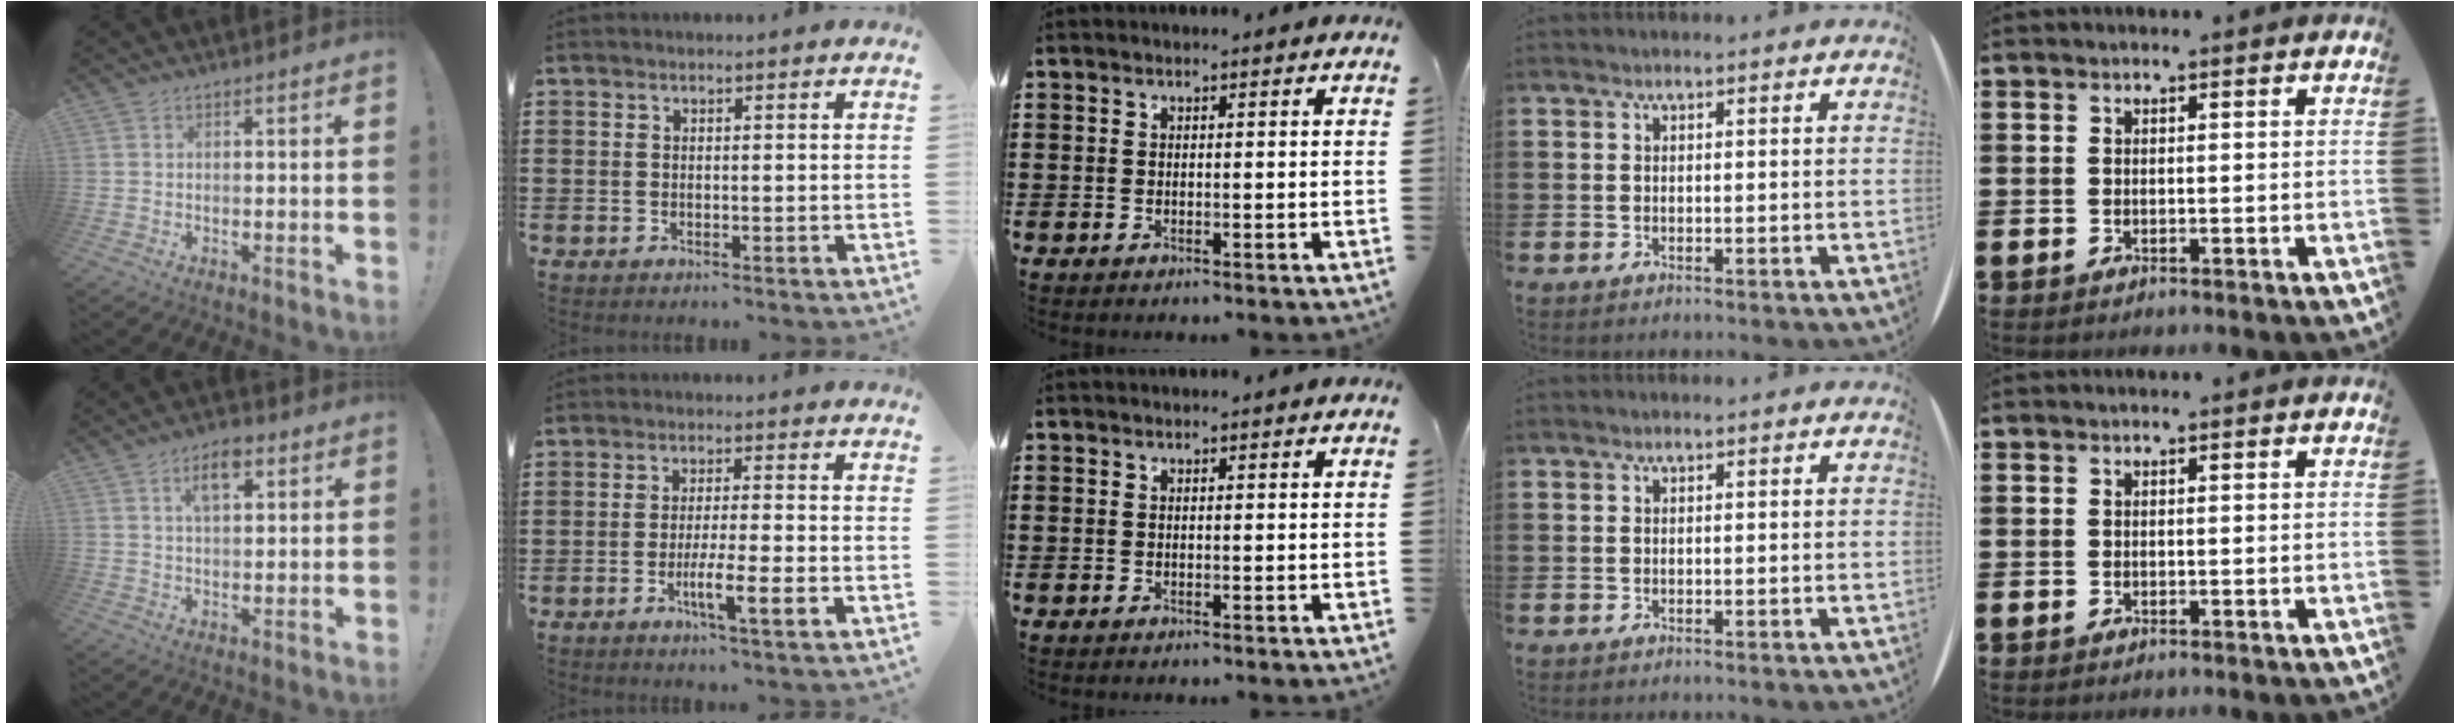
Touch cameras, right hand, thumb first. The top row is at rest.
{"thumb": {"total": 7.0, "force": [3.2, 3.6, 5.0], "torque": [-0.077, -0.002, 0.054]}, "index": {"total": 6.3, "force": [-2.3, 0.4, 5.8], "torque": [-0.102, -0.012, -0.040]}}